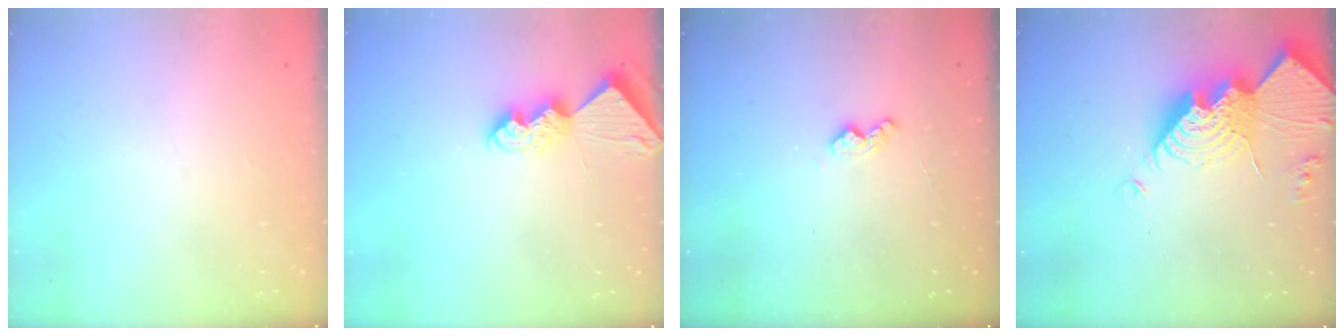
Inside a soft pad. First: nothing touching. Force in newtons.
{"total": 9.5, "press": 9.4, "slide": 0.7}
{"total": 5.9, "press": 5.9, "slide": 0.5}
{"total": 18.0, "press": 17.9, "slide": 1.5}